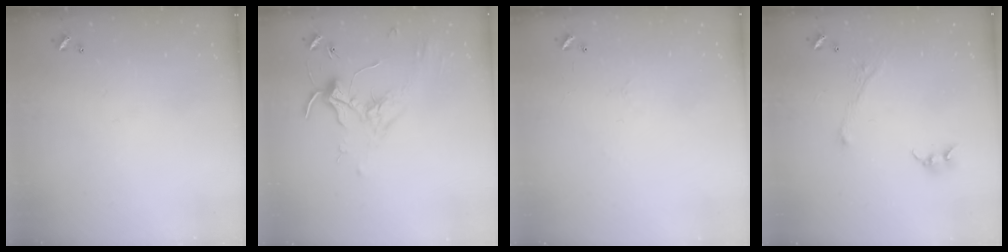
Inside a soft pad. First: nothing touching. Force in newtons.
{"total": 1.6, "press": 1.6, "slide": 0.4}
{"total": 6.6, "press": 6.6, "slide": 0.8}
{"total": 2.8, "press": 2.8, "slide": 0.1}